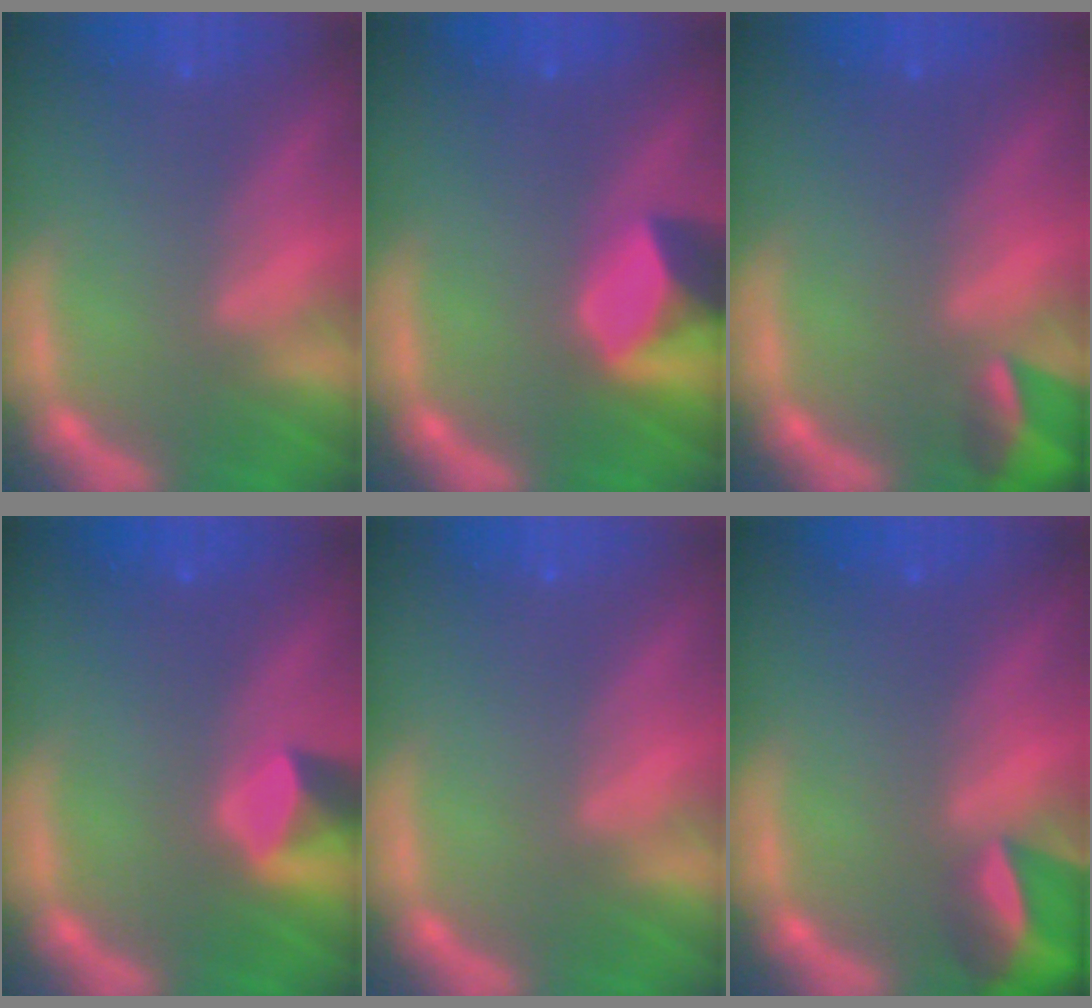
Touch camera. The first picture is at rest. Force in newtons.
{"total": 4.9}
{"total": 3.4}
{"total": 2.4}
{"total": 0.0}
{"total": 5.5}